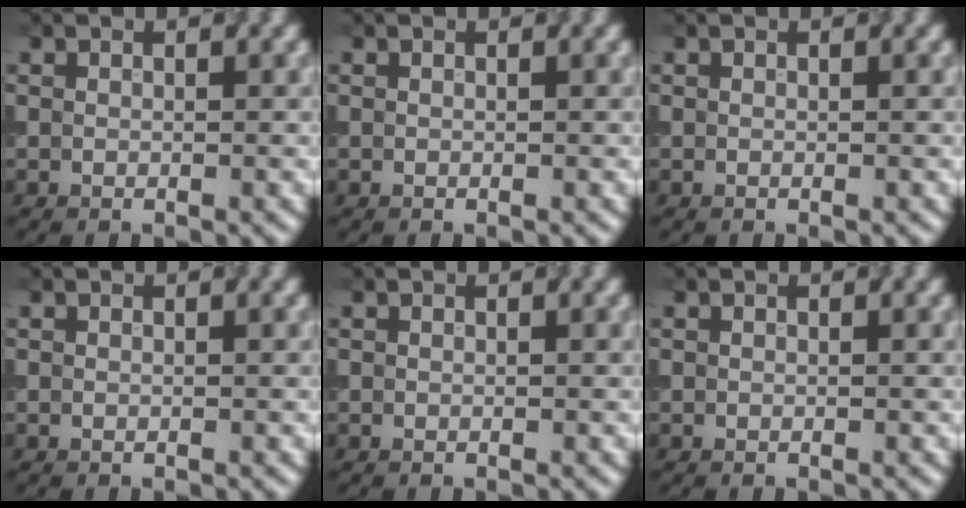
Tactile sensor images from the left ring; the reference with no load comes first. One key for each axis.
{"total": 0.0}
{"total": 0.0}
{"total": 0.0}
{"total": 0.0}
{"total": 0.0}